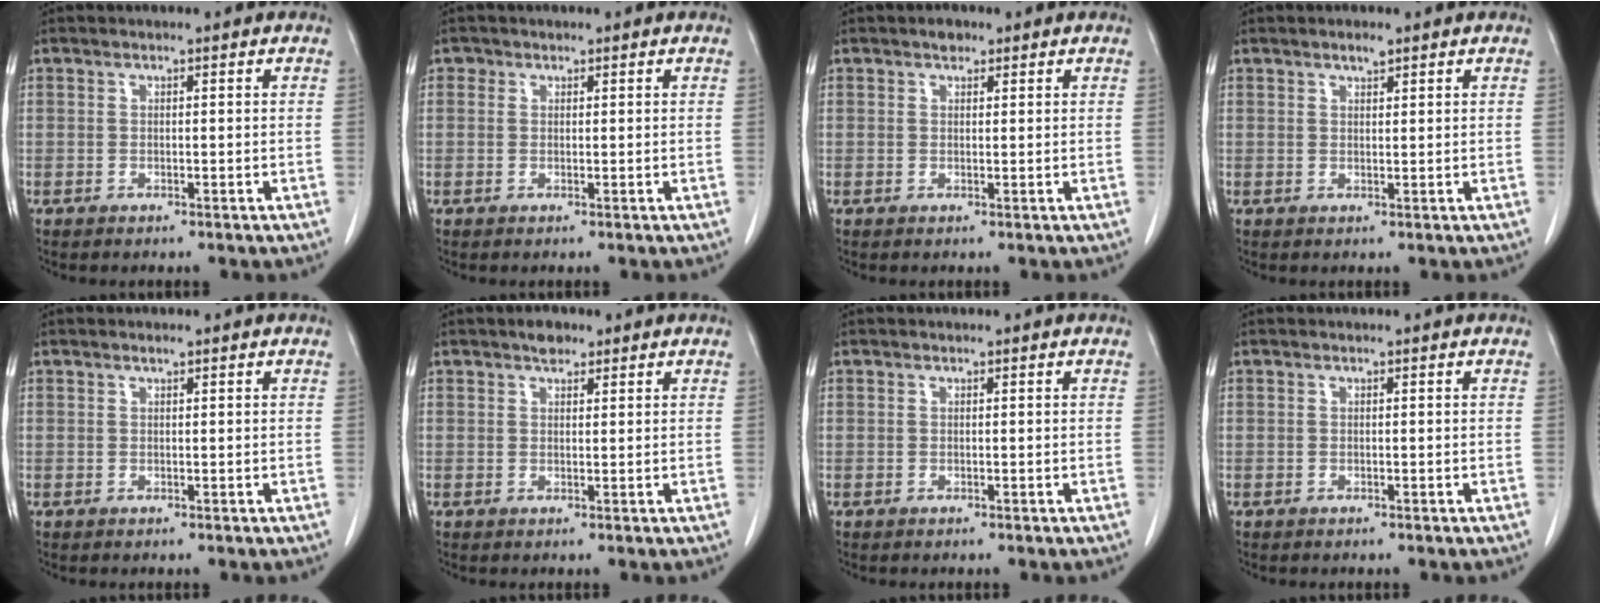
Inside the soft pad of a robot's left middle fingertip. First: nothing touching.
{"total": 1.7, "force": [0.9, 1.4, 0.1], "torque": [0.006, 0.004, 0.009]}
{"total": 1.3, "force": [1.0, 0.8, 0.5], "torque": [-0.012, 0.002, 0.013]}
{"total": 1.3, "force": [1.0, 0.3, 0.7], "torque": [-0.017, -0.001, 0.019]}
{"total": 0.5, "force": [0.4, 0.0, 0.3], "torque": [-0.012, -0.002, 0.009]}
{"total": 2.1, "force": [1.6, 1.0, 0.9], "torque": [-0.019, 0.005, 0.023]}
{"total": 0.0}
{"total": 0.0}